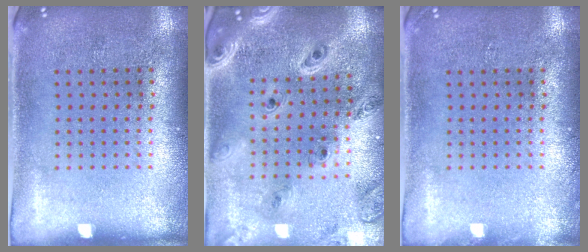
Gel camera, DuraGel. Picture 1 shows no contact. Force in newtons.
{"total": 2.0, "press": 1.9, "slide": 0.6}
{"total": 0.6, "press": 0.6, "slide": 0.1}